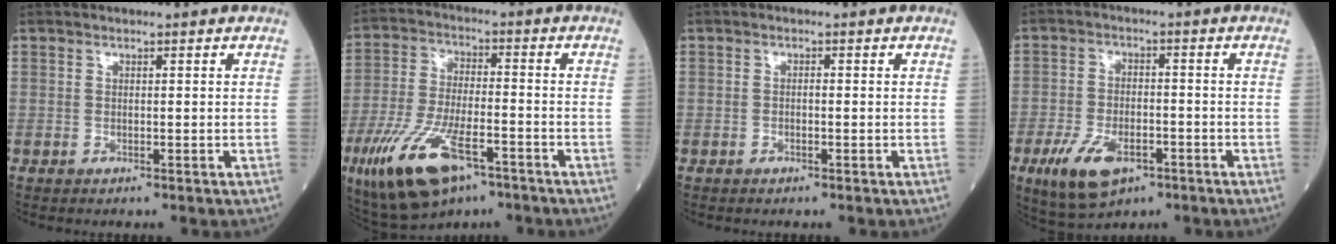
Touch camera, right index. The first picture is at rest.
{"total": 16.2, "force": [-8.7, 5.0, 12.8], "torque": [-0.276, -0.034, -0.154]}
{"total": 0.6, "force": [-0.2, 0.2, 0.6], "torque": [-0.012, 0.001, -0.005]}
{"total": 9.3, "force": [-4.7, 4.4, 6.7], "torque": [-0.134, -0.009, -0.076]}